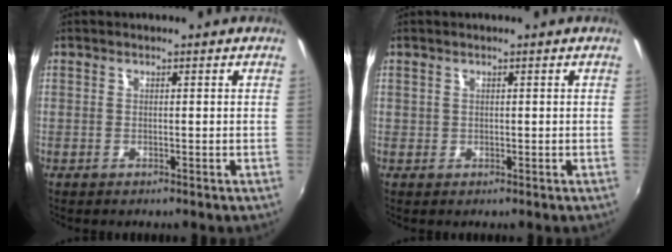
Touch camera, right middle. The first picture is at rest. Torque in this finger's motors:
{"motor_torque": [-0.19, 0.19, -0.05, -0.01]}